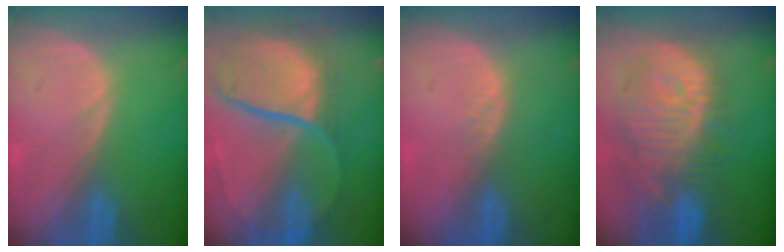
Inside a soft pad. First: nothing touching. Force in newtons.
{"total": 11.7, "press": 9.7, "slide": 6.5}
{"total": 1.1, "press": 0.8, "slide": 0.7}
{"total": 12.6, "press": 11.2, "slide": 5.9}